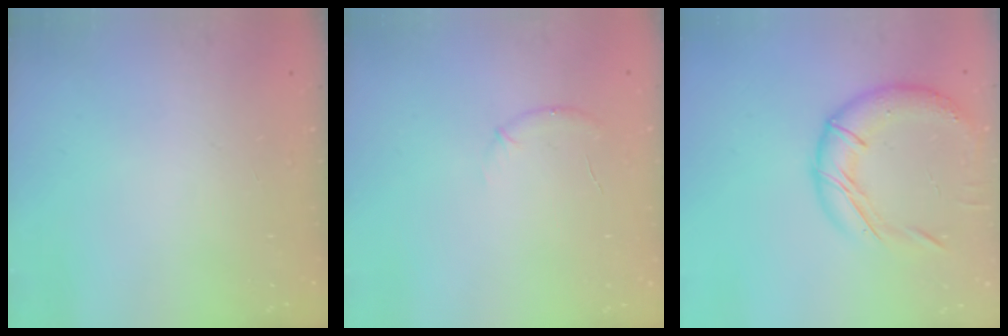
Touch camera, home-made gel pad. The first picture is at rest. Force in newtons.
{"total": 5.8, "press": 5.4, "slide": 2.2}
{"total": 15.8, "press": 15.7, "slide": 1.7}